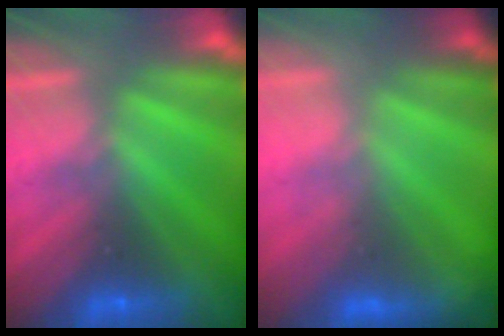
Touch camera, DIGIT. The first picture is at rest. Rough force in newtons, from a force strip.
{"total": 3.2}